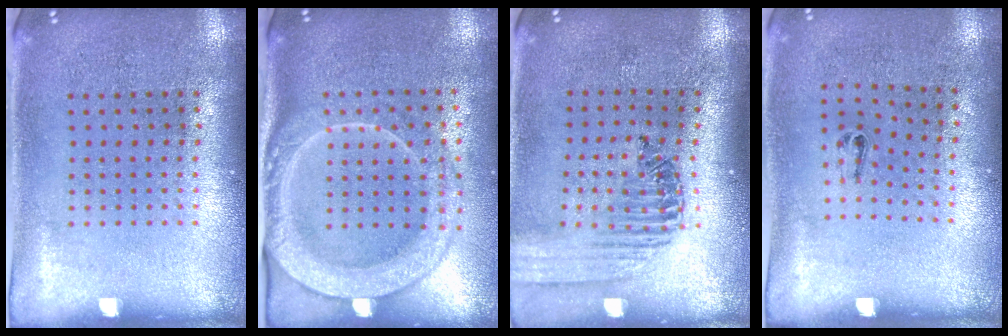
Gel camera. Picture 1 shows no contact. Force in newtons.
{"total": 2.4, "press": 2.2, "slide": 1.1}
{"total": 1.4, "press": 1.4, "slide": 0.2}
{"total": 0.5, "press": 0.3, "slide": 0.5}